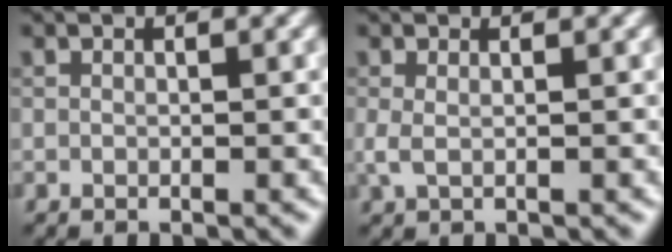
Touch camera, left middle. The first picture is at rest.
{"total": 1.2, "force": [0.2, 0.4, 1.1], "torque": [-0.027, 0.000, 0.002]}